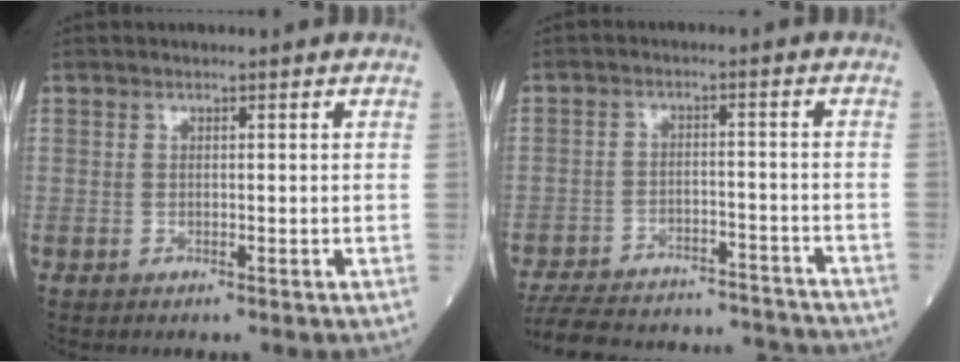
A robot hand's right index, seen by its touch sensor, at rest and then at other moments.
{"total": 22.2, "force": [-20.8, 4.4, 6.4], "torque": [-0.129, -0.005, -0.282]}